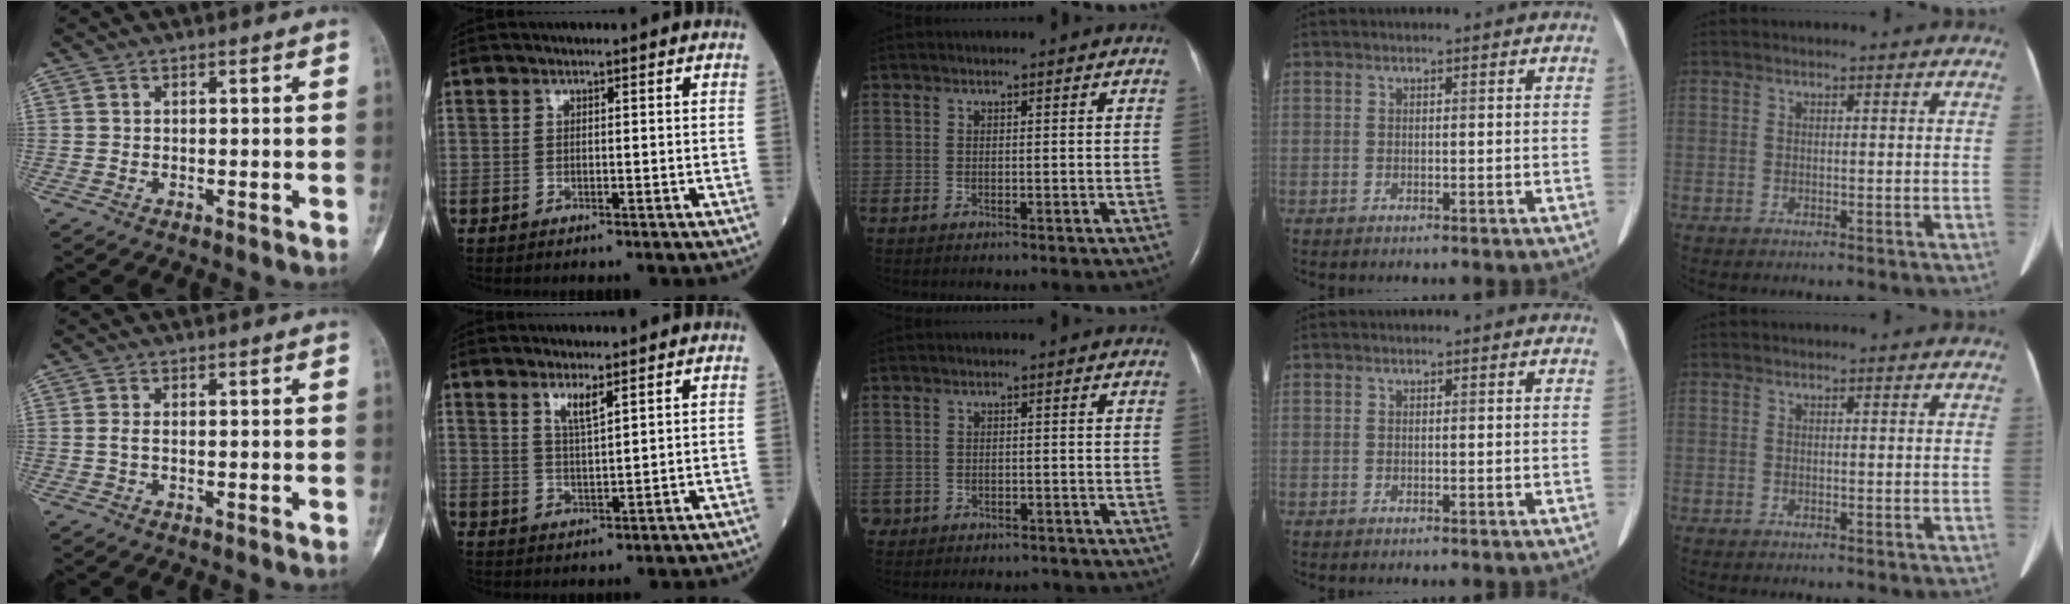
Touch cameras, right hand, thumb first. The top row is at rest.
{"thumb": {"total": 1.0, "force": [-0.1, 0.4, 0.9], "torque": [-0.022, 0.000, -0.002]}, "index": {"total": 3.2, "force": [2.1, 0.1, 2.4], "torque": [-0.049, -0.007, 0.043]}, "middle": {"total": 4.9, "force": [-4.1, 2.6, 0.5], "torque": [-0.011, 0.012, -0.053]}}